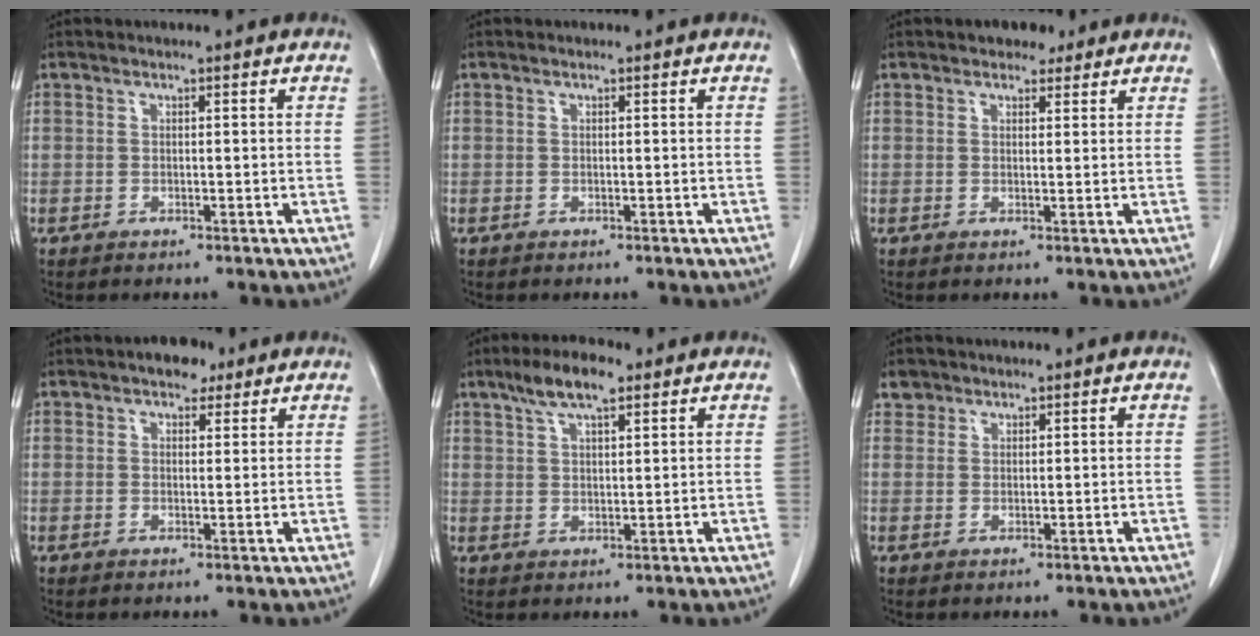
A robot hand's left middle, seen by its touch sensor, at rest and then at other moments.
{"total": 0.0}
{"total": 2.7, "force": [2.1, 1.5, 0.8], "torque": [-0.013, 0.006, 0.029]}
{"total": 3.6, "force": [2.5, 1.9, 1.7], "torque": [-0.026, 0.010, 0.038]}
{"total": 6.7, "force": [4.5, 1.7, 4.7], "torque": [-0.095, 0.014, 0.081]}
{"total": 2.1, "force": [1.5, 1.5, -0.2], "torque": [0.011, 0.007, 0.023]}